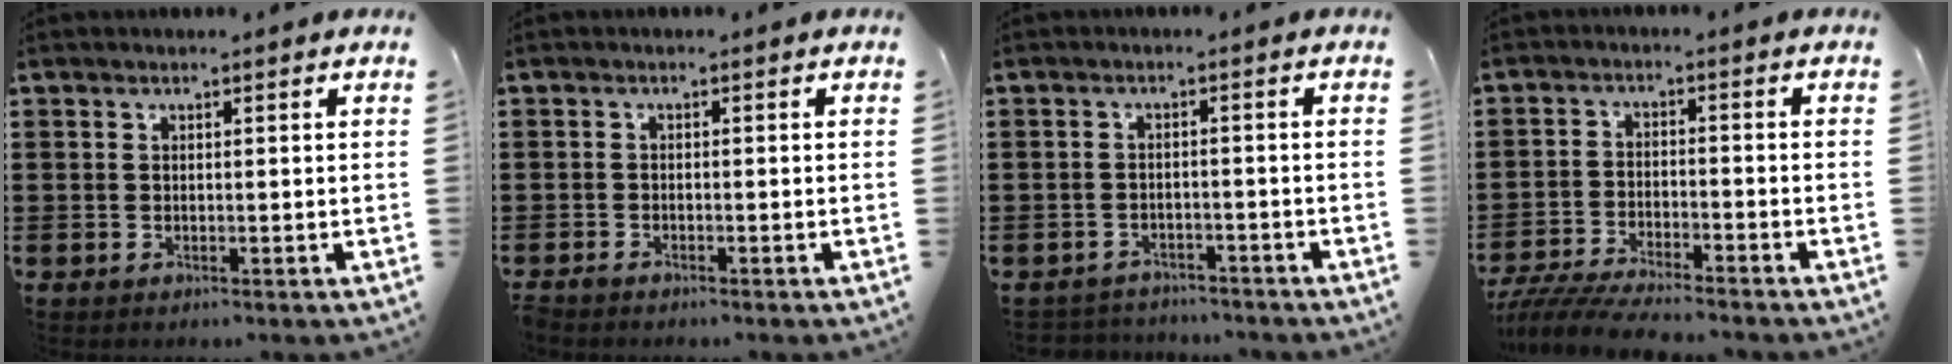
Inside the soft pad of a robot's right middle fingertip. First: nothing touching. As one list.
[{"total": 0.9, "force": [-0.9, 0.2, 0.1], "torque": [-0.005, 0.000, -0.019]}, {"total": 2.6, "force": [-2.5, 0.4, -0.3], "torque": [-0.003, -0.002, -0.056]}, {"total": 5.7, "force": [-5.5, 0.3, 1.5], "torque": [-0.042, -0.007, -0.112]}]